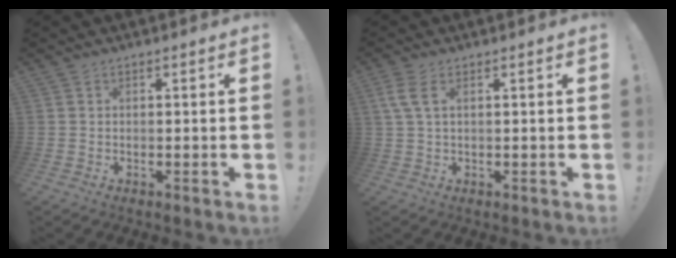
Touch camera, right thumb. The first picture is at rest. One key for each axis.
{"total": 4.9, "fx": 1.9, "fy": 1.9, "fz": 4.1, "tx": -0.086, "ty": 0.001, "tz": 0.035}